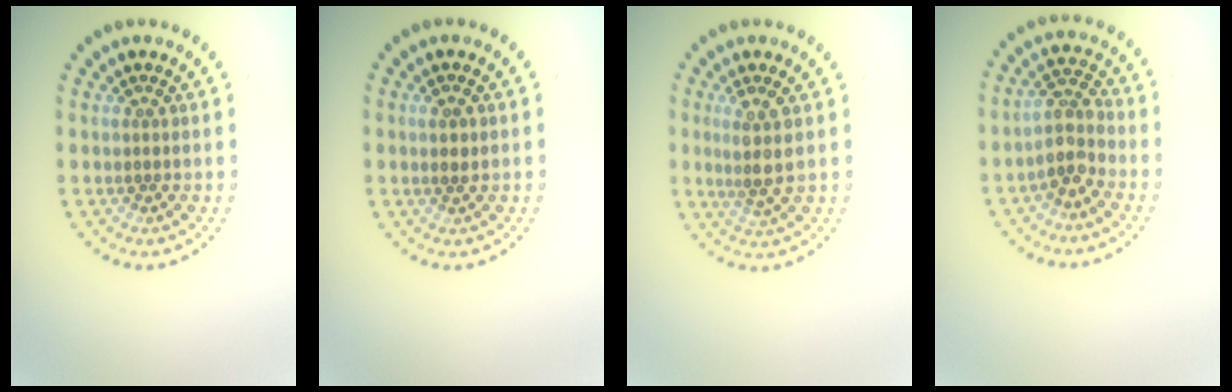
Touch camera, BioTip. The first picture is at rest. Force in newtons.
{"total": 0.7, "press": 0.6, "slide": 0.3}
{"total": 2.5, "press": 2.0, "slide": 1.5}
{"total": 2.9, "press": 2.4, "slide": 1.7}